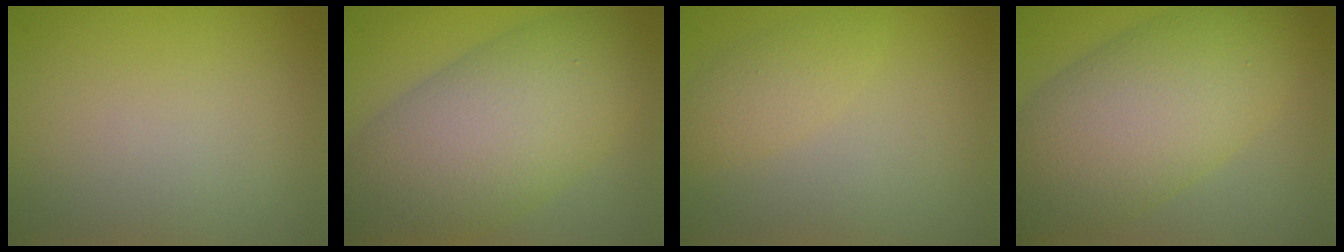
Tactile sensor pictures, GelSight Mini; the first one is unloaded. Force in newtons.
{"total": 10.2, "press": 10.2, "slide": 0.7}
{"total": 1.9, "press": 1.9, "slide": 0.1}
{"total": 10.0, "press": 10.0, "slide": 0.3}